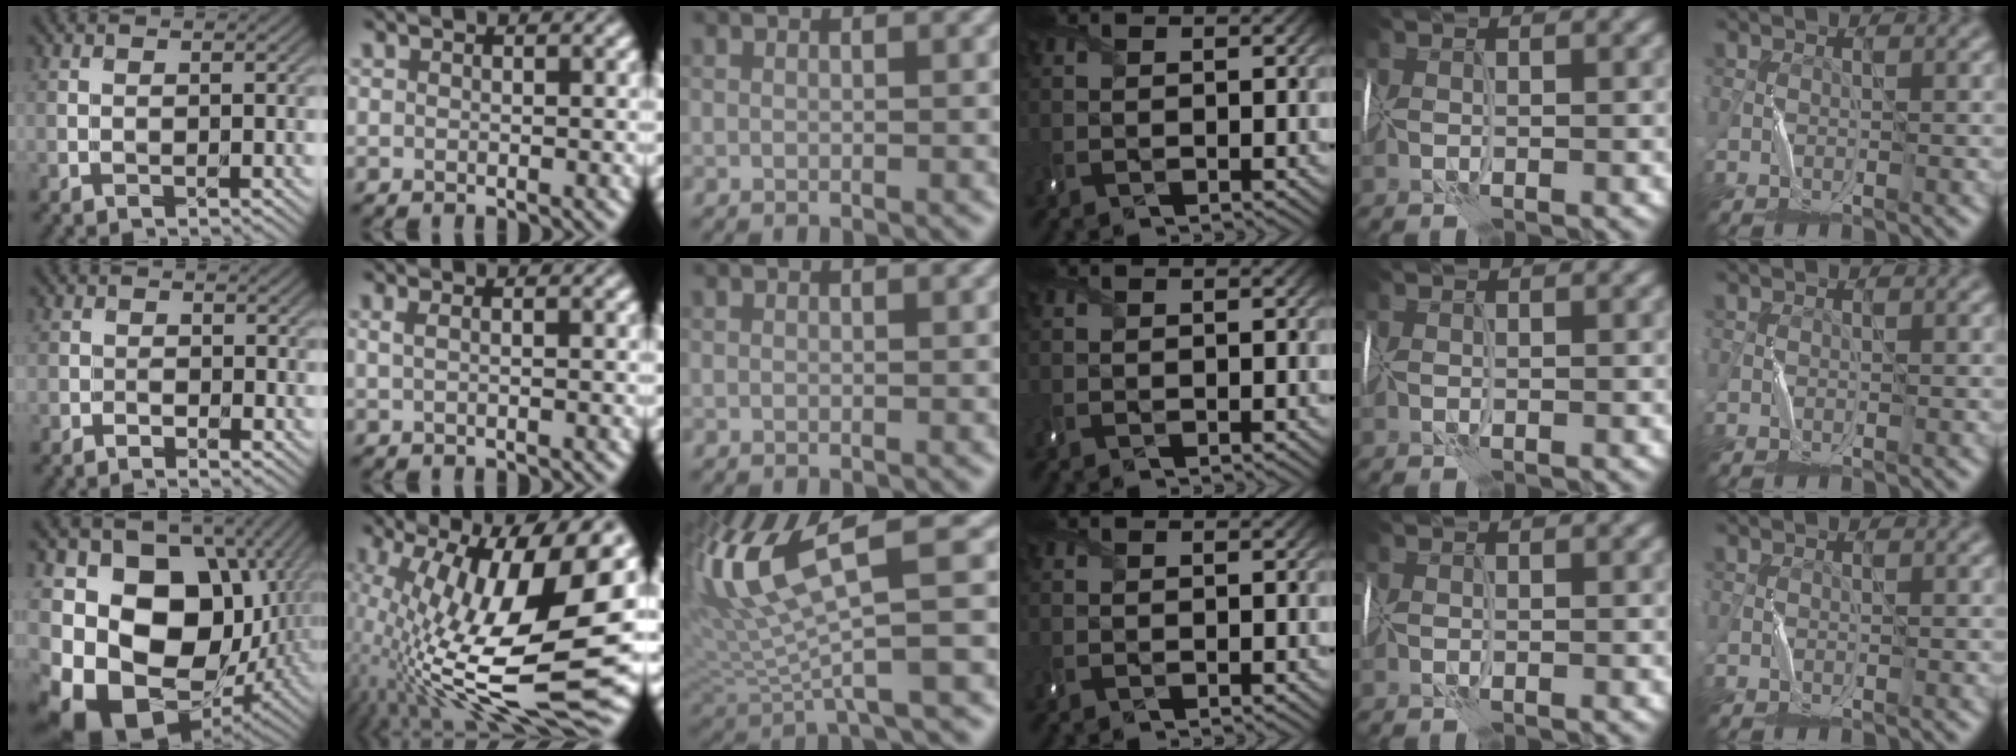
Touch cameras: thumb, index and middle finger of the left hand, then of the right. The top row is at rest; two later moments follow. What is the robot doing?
{"motion": "wrap", "object": "sponge"}